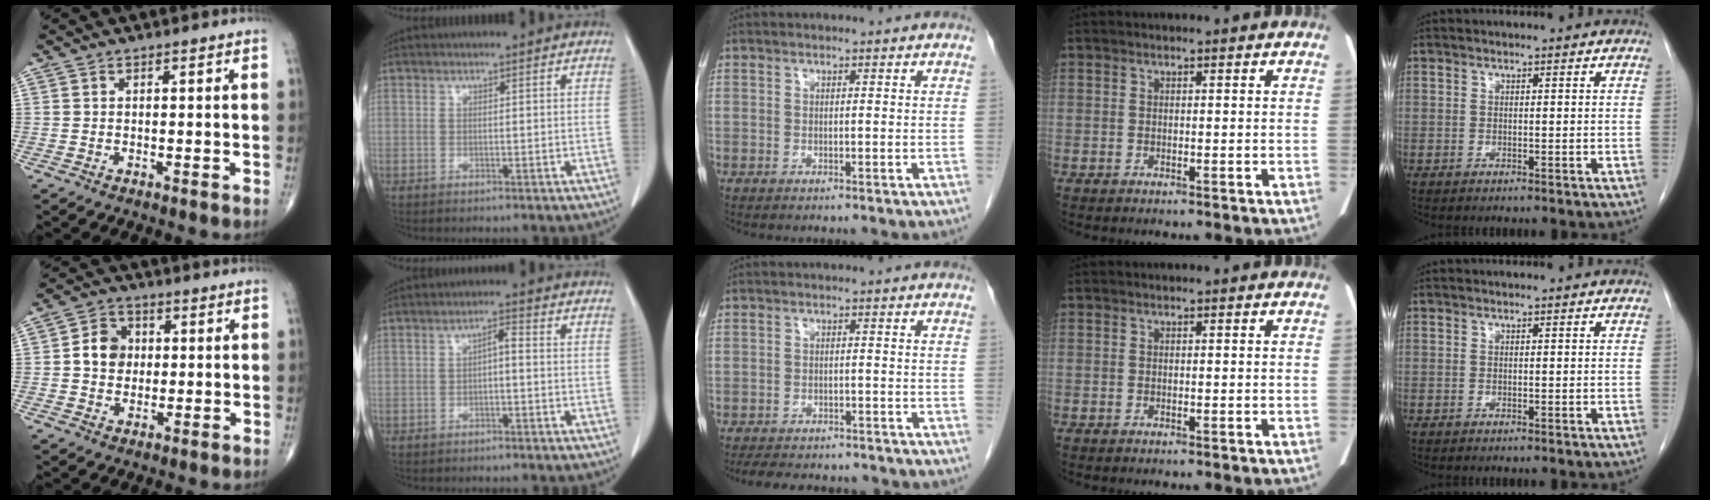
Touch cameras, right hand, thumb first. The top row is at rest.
{"thumb": {"total": 6.4, "force": [0.4, 5.4, 3.4], "torque": [-0.036, 0.010, 0.000]}, "index": {"total": 2.2, "force": [-0.2, 0.7, 2.1], "torque": [-0.035, 0.012, 0.000]}, "middle": {"total": 10.5, "force": [-9.4, 3.4, 3.4], "torque": [-0.066, 0.001, -0.119]}}